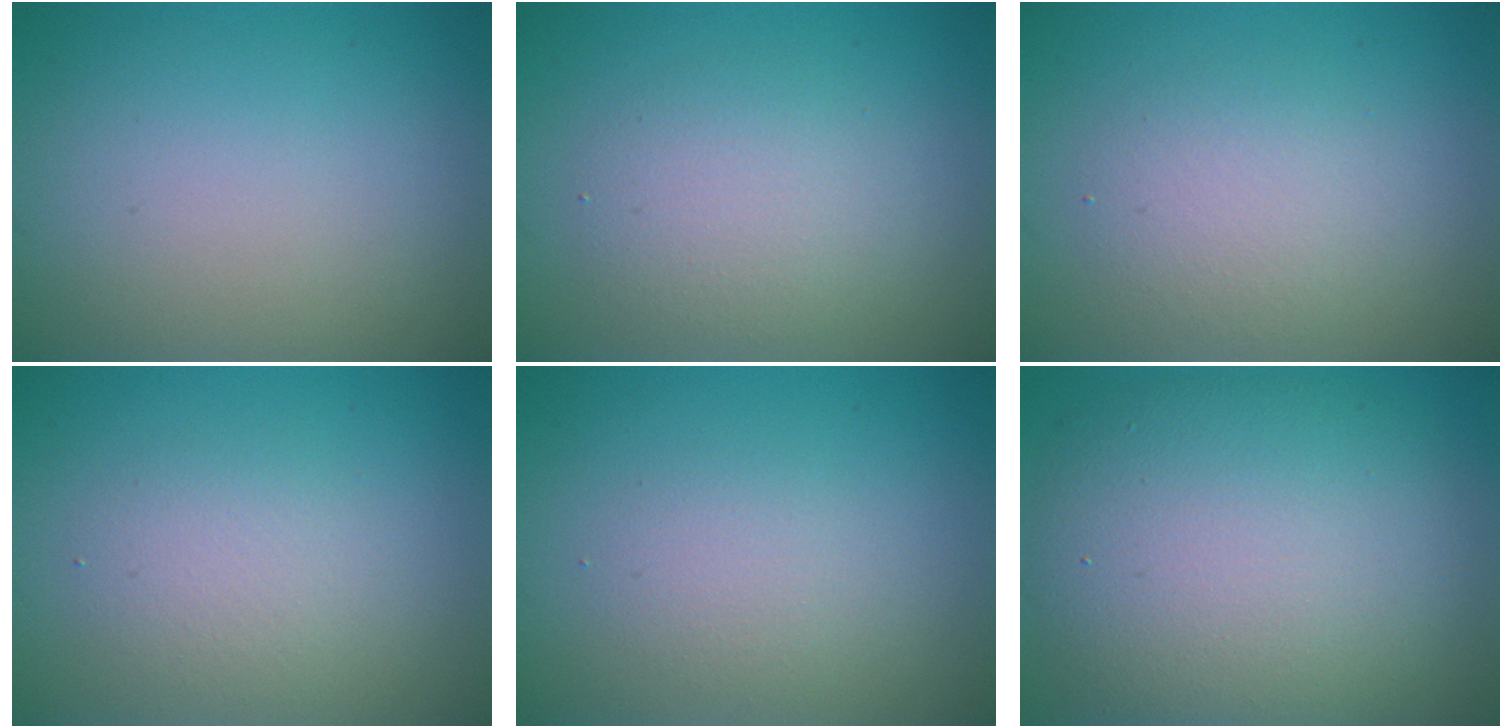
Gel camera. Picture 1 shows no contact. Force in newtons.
{"total": 3.2, "press": 3.1, "slide": 0.2}
{"total": 2.9, "press": 2.8, "slide": 0.2}
{"total": 2.4, "press": 2.4, "slide": 0.2}
{"total": 2.0, "press": 2.0, "slide": 0.0}
{"total": 10.7, "press": 10.7, "slide": 0.7}